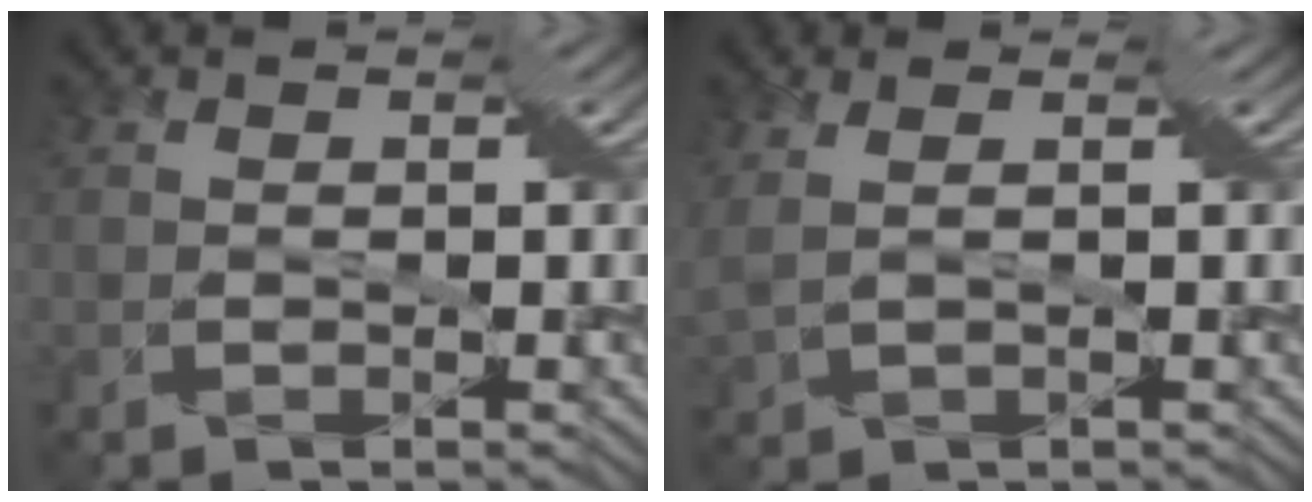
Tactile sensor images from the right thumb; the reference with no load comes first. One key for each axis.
{"total": 4.5, "fx": 1.6, "fy": 1.5, "fz": 3.9, "tx": -0.087, "ty": 0.009, "tz": 0.032}